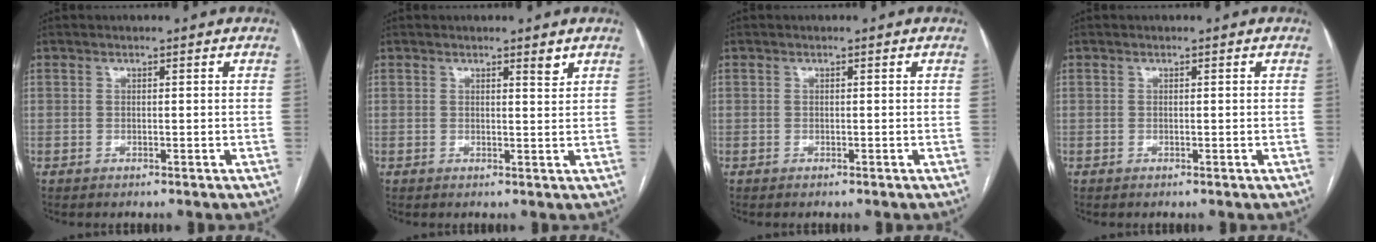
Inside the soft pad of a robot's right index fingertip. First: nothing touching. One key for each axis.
{"total": 1.4, "fx": 1.1, "fy": 0.1, "fz": 0.9, "tx": -0.014, "ty": -0.006, "tz": 0.016}
{"total": 0.0}
{"total": 0.0}